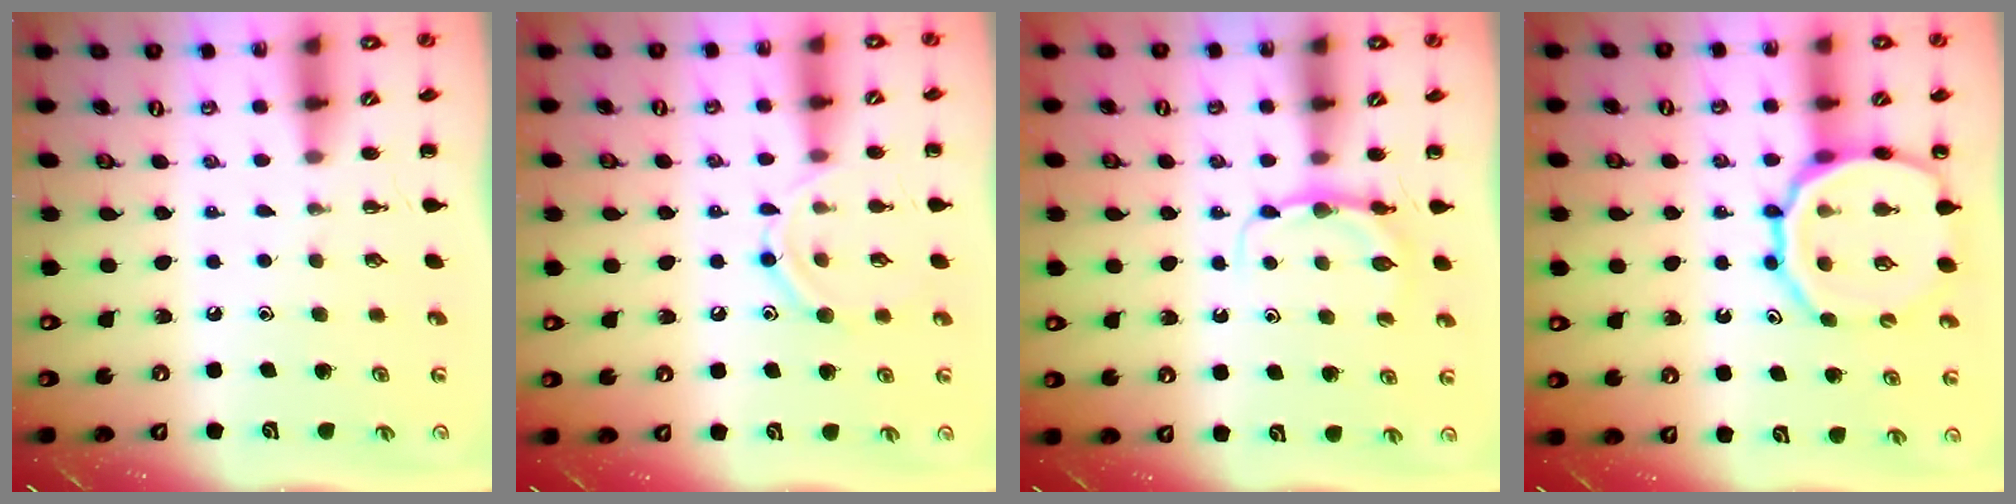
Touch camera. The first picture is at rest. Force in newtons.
{"total": 9.6, "press": 9.6, "slide": 1.0}
{"total": 4.8, "press": 4.6, "slide": 1.4}
{"total": 17.8, "press": 17.6, "slide": 2.8}